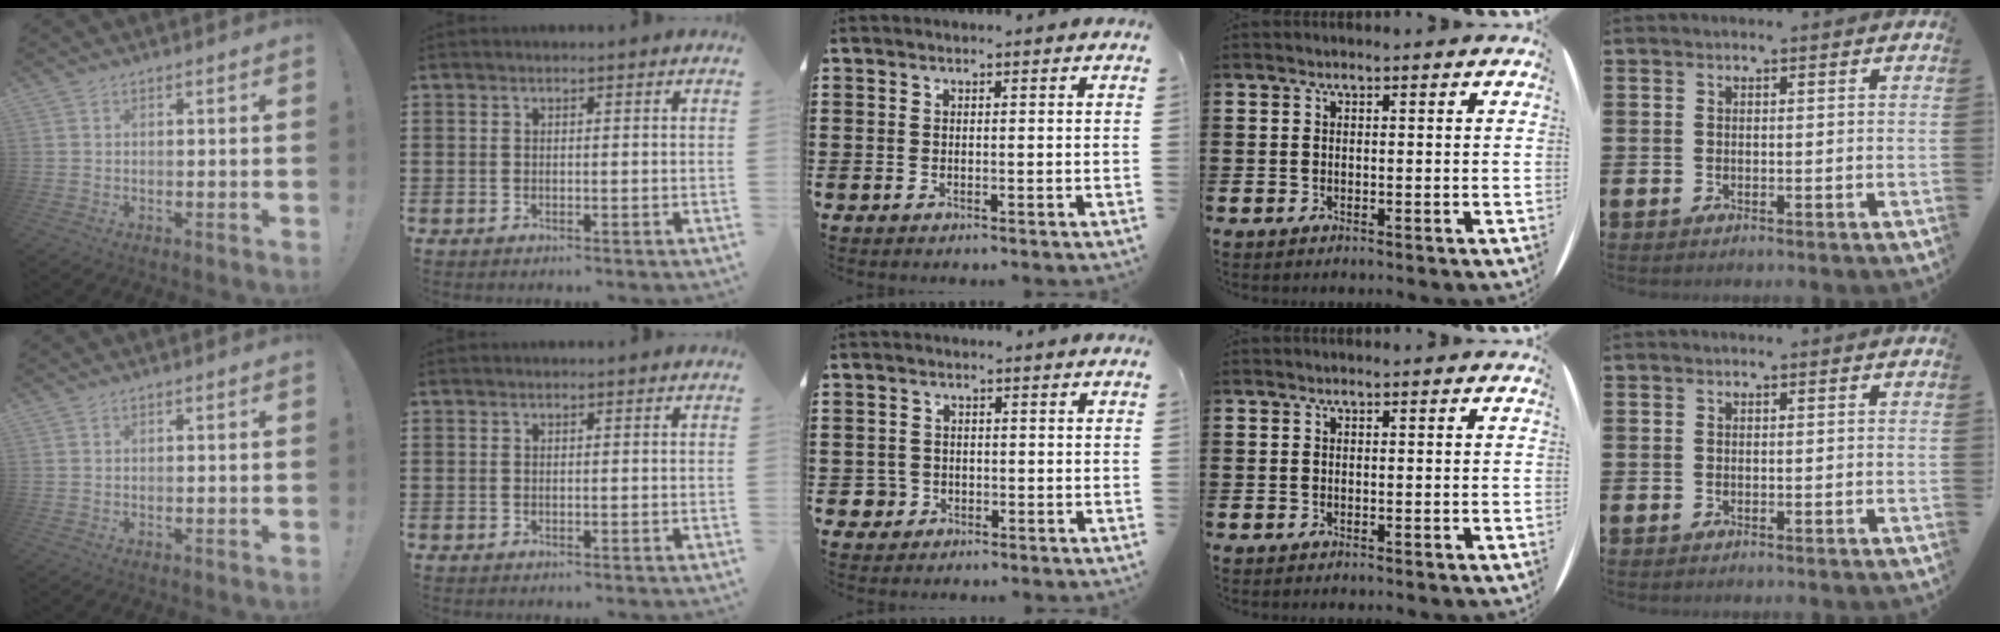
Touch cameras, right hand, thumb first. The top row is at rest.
{"middle": {"total": 1.9, "force": [-0.7, 1.7, 0.3], "torque": [-0.019, 0.000, -0.020]}}